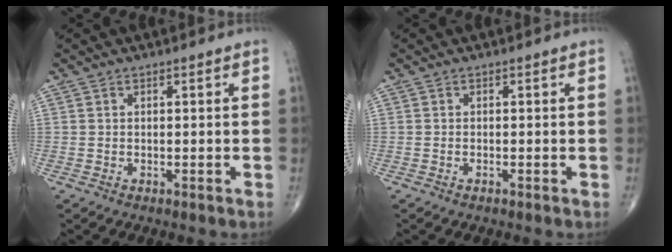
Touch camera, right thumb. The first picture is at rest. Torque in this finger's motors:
{"motor_torque": [-0.05, -0.01, -0.26, -0.24, -0.07]}